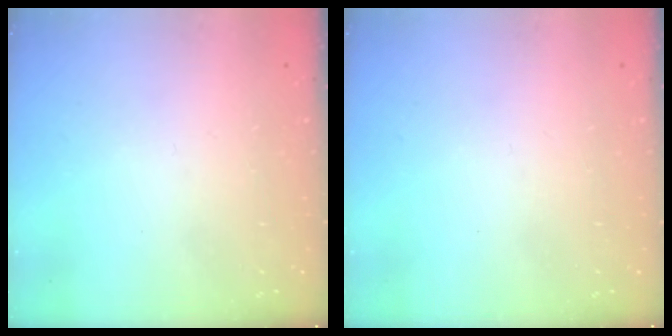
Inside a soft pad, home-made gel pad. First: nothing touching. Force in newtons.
{"total": 0.0}